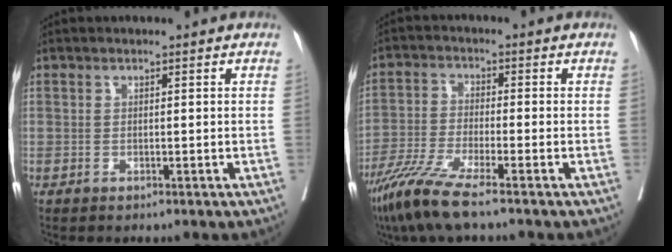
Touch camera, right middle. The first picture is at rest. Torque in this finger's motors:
{"motor_torque": [1.07, -1.06, 0.26, 0.07]}